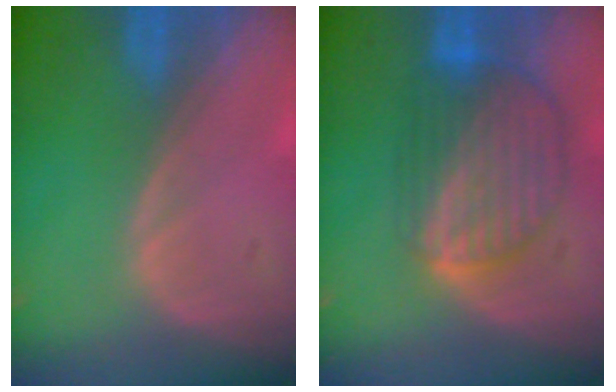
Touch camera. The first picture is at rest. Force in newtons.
{"total": 8.7, "press": 7.7, "slide": 4.1}